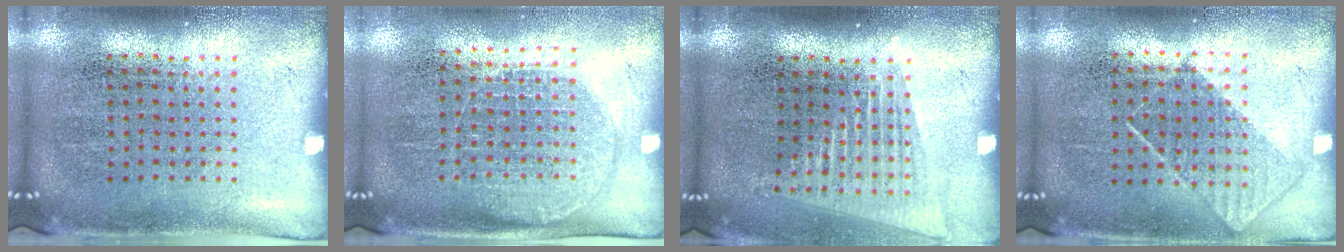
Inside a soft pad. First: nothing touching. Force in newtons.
{"total": 1.3, "press": 1.2, "slide": 0.5}
{"total": 1.5, "press": 1.3, "slide": 0.6}
{"total": 0.8, "press": 0.7, "slide": 0.5}